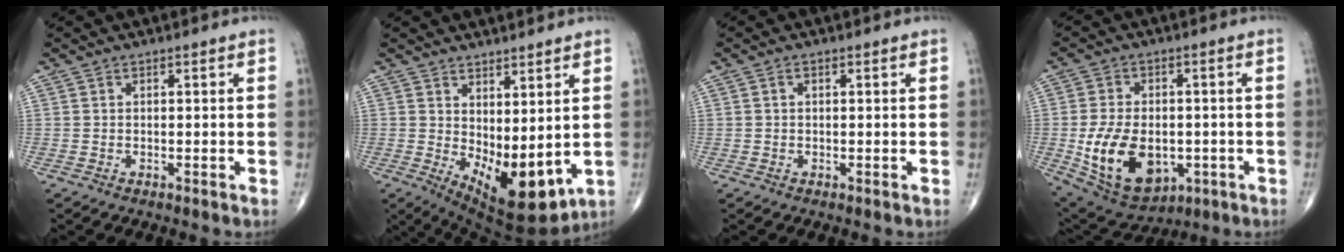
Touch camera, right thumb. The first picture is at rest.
{"total": 12.2, "force": [0.1, 5.4, 10.9], "torque": [-0.156, -0.029, 0.025]}
{"total": 0.7, "force": [0.1, 0.5, 0.6], "torque": [-0.010, 0.002, 0.002]}
{"total": 16.7, "force": [-3.6, 10.9, 12.1], "torque": [-0.196, -0.001, -0.034]}